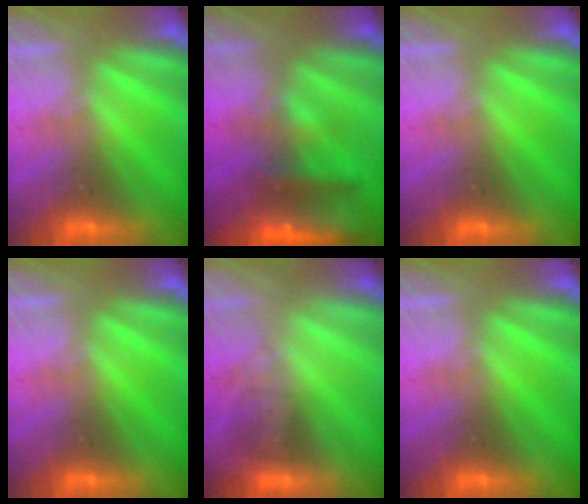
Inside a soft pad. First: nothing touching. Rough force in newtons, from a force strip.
{"total": 9.0}
{"total": 0.0}
{"total": 0.0}
{"total": 1.7}
{"total": 0.0}